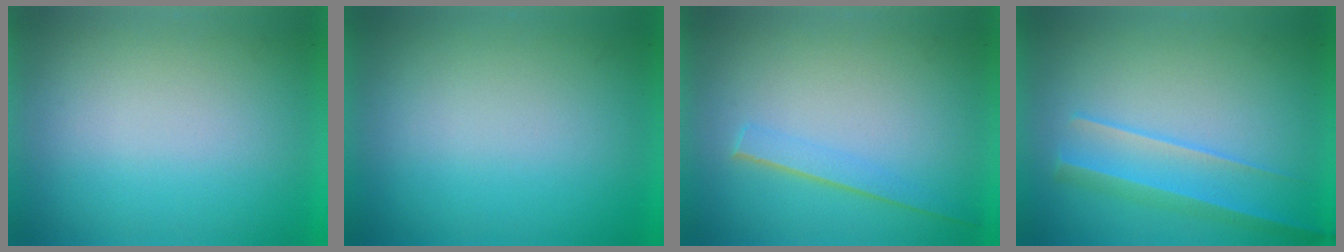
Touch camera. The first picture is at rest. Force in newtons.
{"total": 0.0}
{"total": 1.6}
{"total": 2.1}